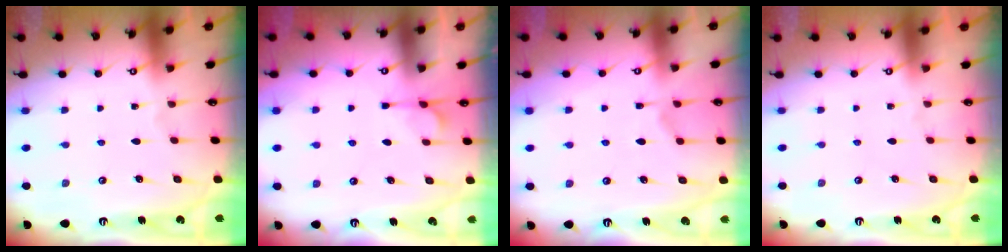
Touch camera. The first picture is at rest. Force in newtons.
{"total": 3.2, "press": 3.0, "slide": 1.3}
{"total": 1.6, "press": 0.9, "slide": 1.4}
{"total": 1.6, "press": 1.4, "slide": 0.7}